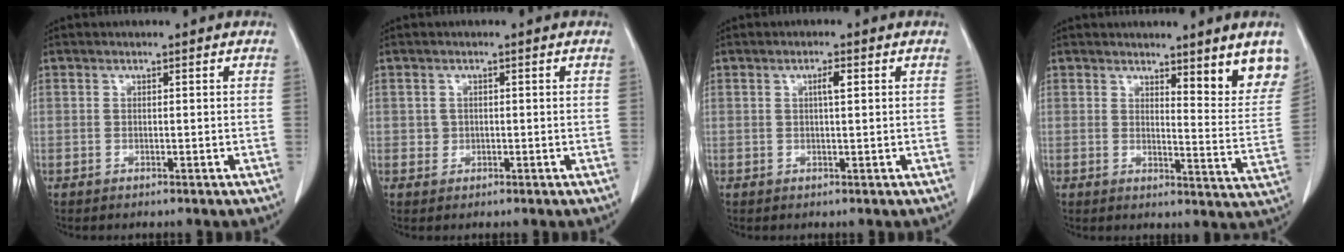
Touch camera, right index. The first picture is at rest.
{"total": 1.2, "force": [-0.1, 1.2, 0.3], "torque": [-0.003, 0.003, 0.000]}
{"total": 1.8, "force": [0.5, 0.2, 1.7], "torque": [-0.031, 0.003, 0.008]}
{"total": 8.7, "force": [6.1, 0.8, 6.2], "torque": [-0.061, -0.031, 0.067]}